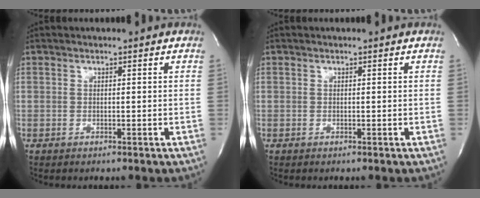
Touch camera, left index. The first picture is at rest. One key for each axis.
{"total": 0.0}